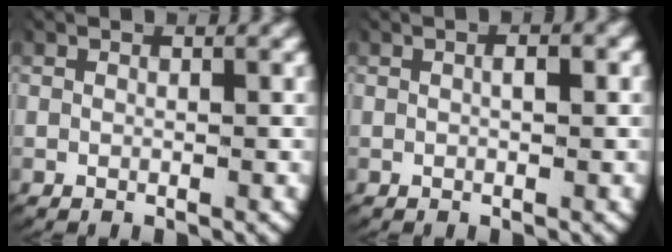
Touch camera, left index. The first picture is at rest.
{"total": 1.2, "force": [0.2, 0.4, 1.1], "torque": [-0.012, 0.000, 0.004]}